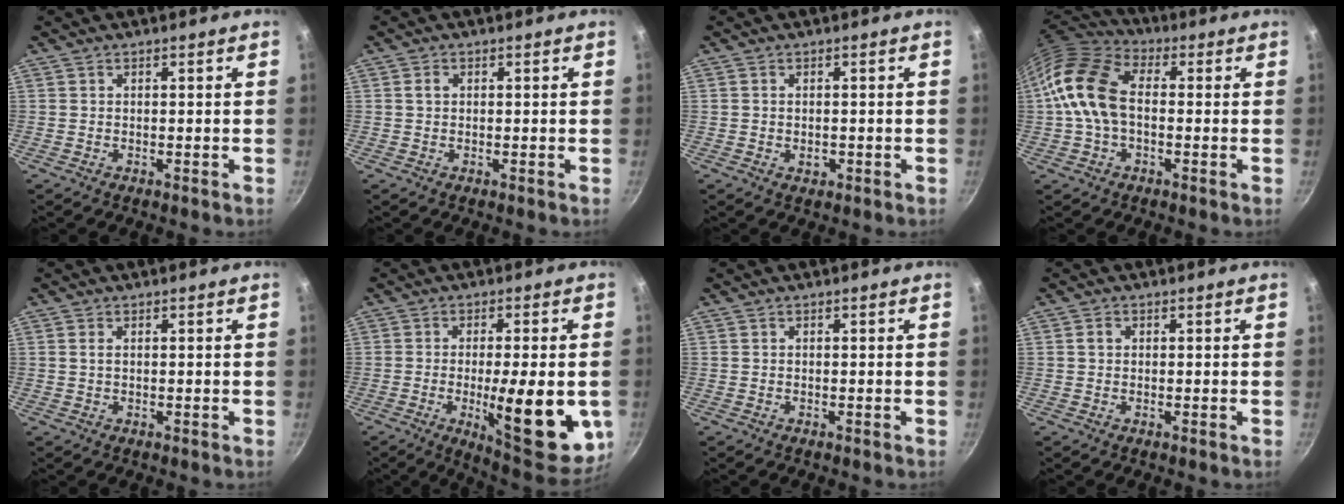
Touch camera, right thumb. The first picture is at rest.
{"total": 1.4, "force": [0.3, 1.0, 0.9], "torque": [-0.013, 0.005, 0.004]}
{"total": 1.6, "force": [-0.4, 1.2, 1.1], "torque": [-0.015, -0.001, -0.005]}
{"total": 13.2, "force": [0.0, 8.5, 10.1], "torque": [-0.180, 0.035, -0.020]}
{"total": 1.2, "force": [0.3, 0.6, 0.9], "torque": [-0.019, 0.001, 0.004]}
{"total": 18.1, "force": [-3.6, 5.4, 16.9], "torque": [-0.207, -0.003, -0.040]}
{"total": 0.0}
{"total": 1.4, "force": [0.3, 1.1, 0.8], "torque": [-0.010, 0.005, 0.004]}